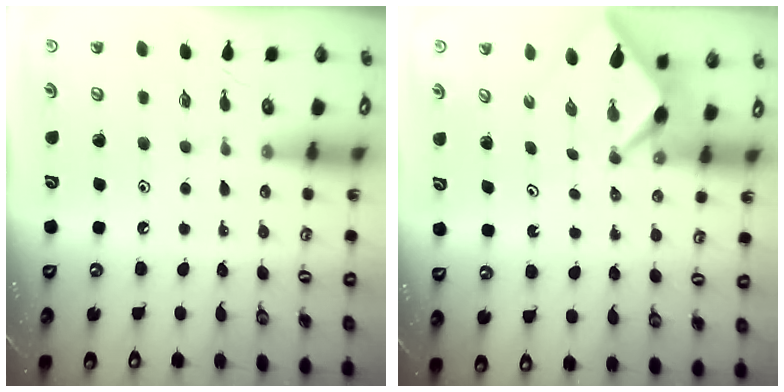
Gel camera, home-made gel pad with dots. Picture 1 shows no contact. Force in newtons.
{"total": 2.5, "press": 2.5, "slide": 0.2}